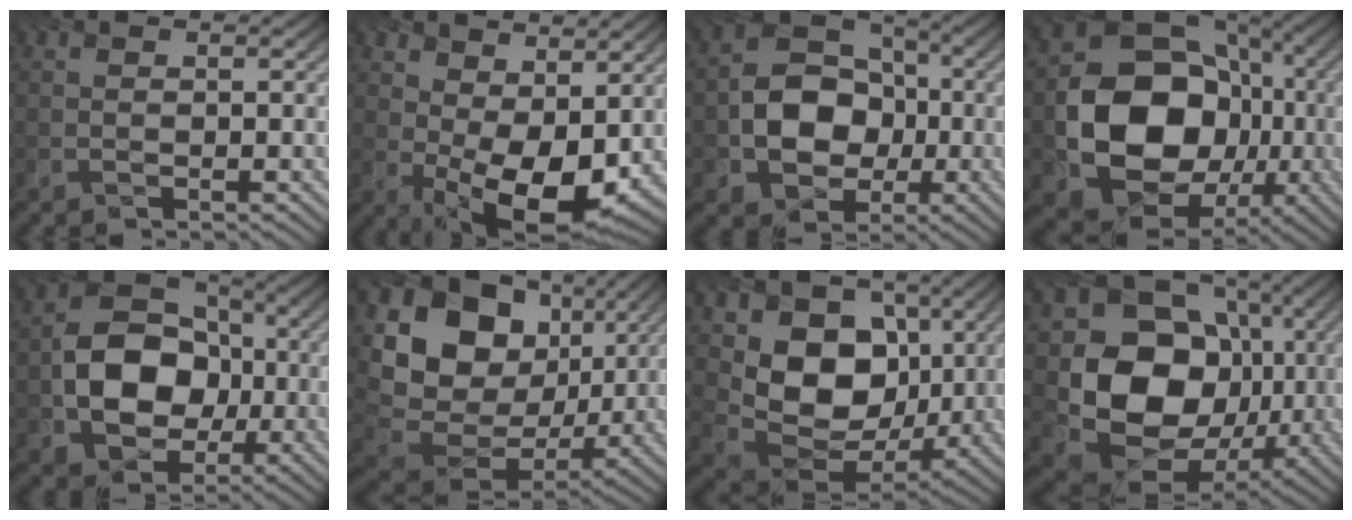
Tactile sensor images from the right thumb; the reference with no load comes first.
{"total": 11.5, "force": [1.8, 6.0, 9.6], "torque": [-0.161, -0.007, 0.040]}
{"total": 9.9, "force": [-2.9, 8.0, 5.1], "torque": [-0.098, -0.005, -0.068]}
{"total": 16.5, "force": [-3.4, 13.5, 9.0], "torque": [-0.152, -0.052, -0.045]}
{"total": 11.6, "force": [-2.9, 9.1, 6.5], "torque": [-0.117, -0.001, -0.061]}
{"total": 16.7, "force": [3.6, 13.5, 9.3], "torque": [-0.205, -0.001, 0.082]}
{"total": 11.7, "force": [1.3, 9.2, 7.2], "torque": [-0.131, -0.020, 0.016]}
{"total": 16.5, "force": [-1.3, 13.8, 8.9], "torque": [-0.171, -0.054, -0.013]}